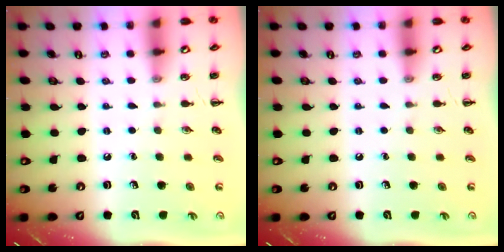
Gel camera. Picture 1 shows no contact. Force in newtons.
{"total": 0.0}